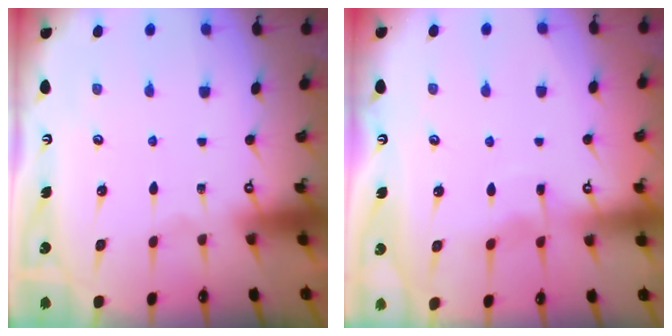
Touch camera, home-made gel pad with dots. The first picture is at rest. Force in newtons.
{"total": 4.1, "press": 4.1, "slide": 0.3}